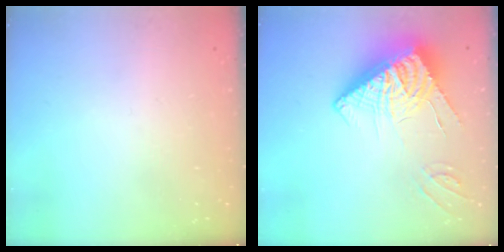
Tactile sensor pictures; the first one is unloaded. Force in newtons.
{"total": 13.5, "press": 13.3, "slide": 2.0}